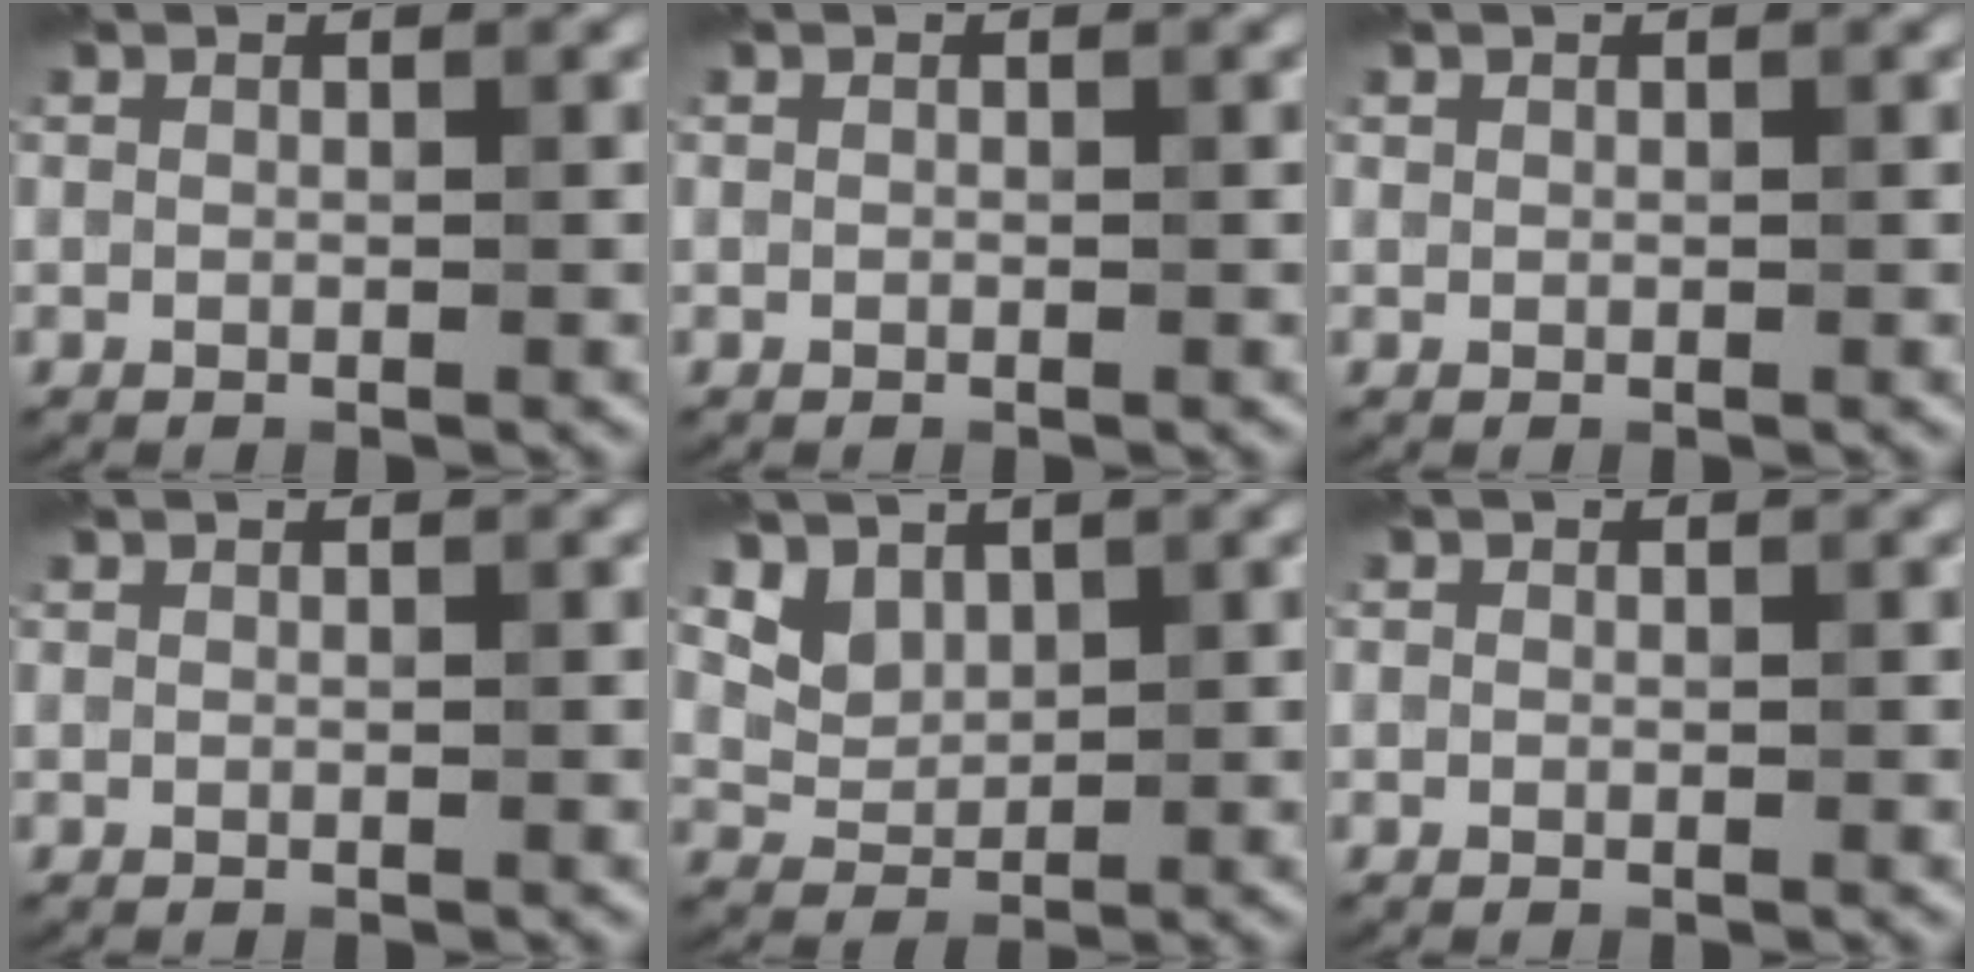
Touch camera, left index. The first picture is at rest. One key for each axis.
{"total": 0.0}
{"total": 0.5, "fx": 0.3, "fy": 0.4, "fz": -0.2, "tx": 0.005, "ty": 0.006, "tz": 0.003}
{"total": 0.0}
{"total": 3.0, "fx": 2.3, "fy": 1.9, "fz": 0.4, "tx": -0.026, "ty": -0.014, "tz": 0.066}
{"total": 0.0}